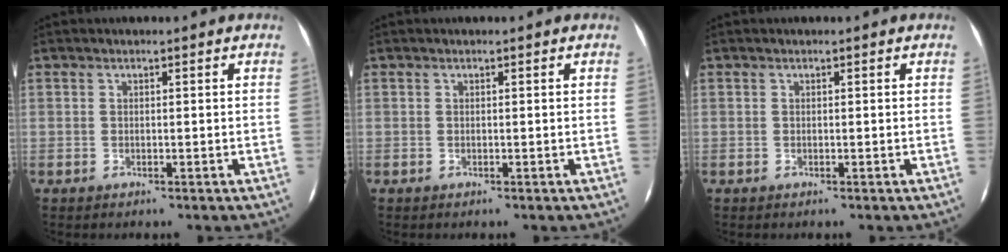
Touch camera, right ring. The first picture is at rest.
{"total": 0.0}
{"total": 0.0}